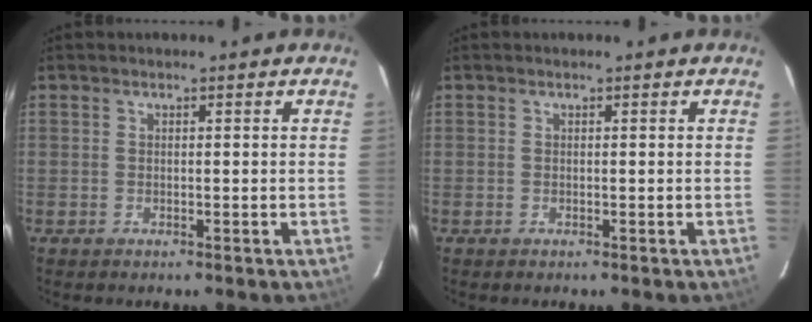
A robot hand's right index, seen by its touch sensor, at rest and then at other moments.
{"total": 0.0}